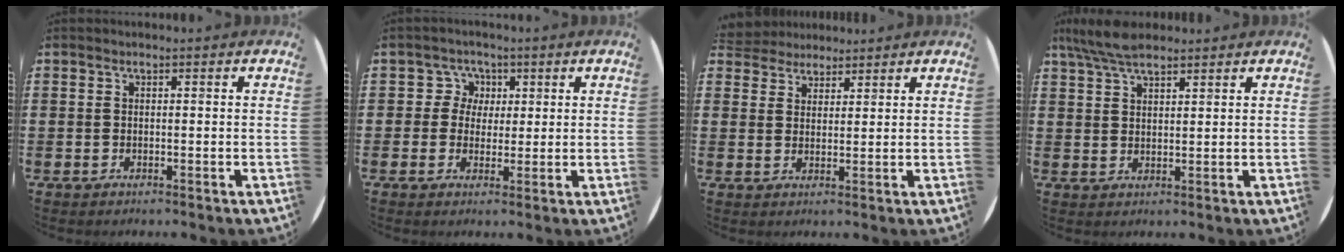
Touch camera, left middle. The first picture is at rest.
{"total": 3.2, "force": [1.1, 2.9, 0.4], "torque": [-0.012, 0.009, 0.016]}
{"total": 3.4, "force": [3.2, 1.2, -0.4], "torque": [-0.003, -0.001, 0.062]}
{"total": 5.4, "force": [4.5, 1.6, 2.6], "torque": [-0.061, -0.002, 0.082]}